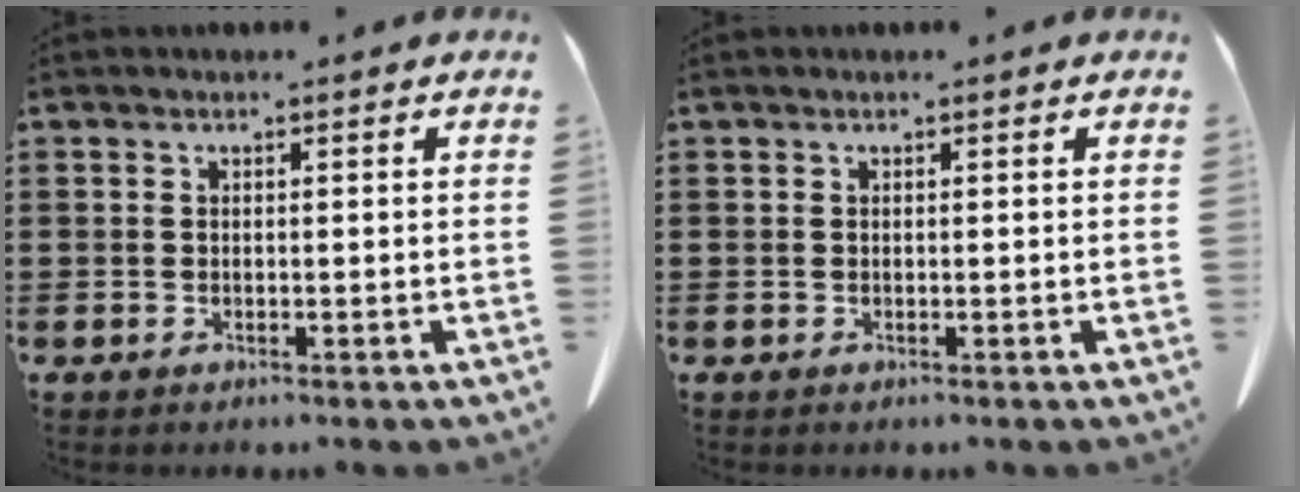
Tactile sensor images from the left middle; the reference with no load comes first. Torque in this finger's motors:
{"motor_torque": [0.61, 0.35, 0.19, 0.05]}